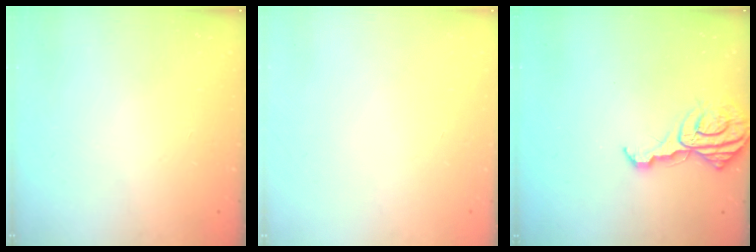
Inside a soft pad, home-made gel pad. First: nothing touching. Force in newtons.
{"total": 0.0}
{"total": 11.3, "press": 11.2, "slide": 1.3}